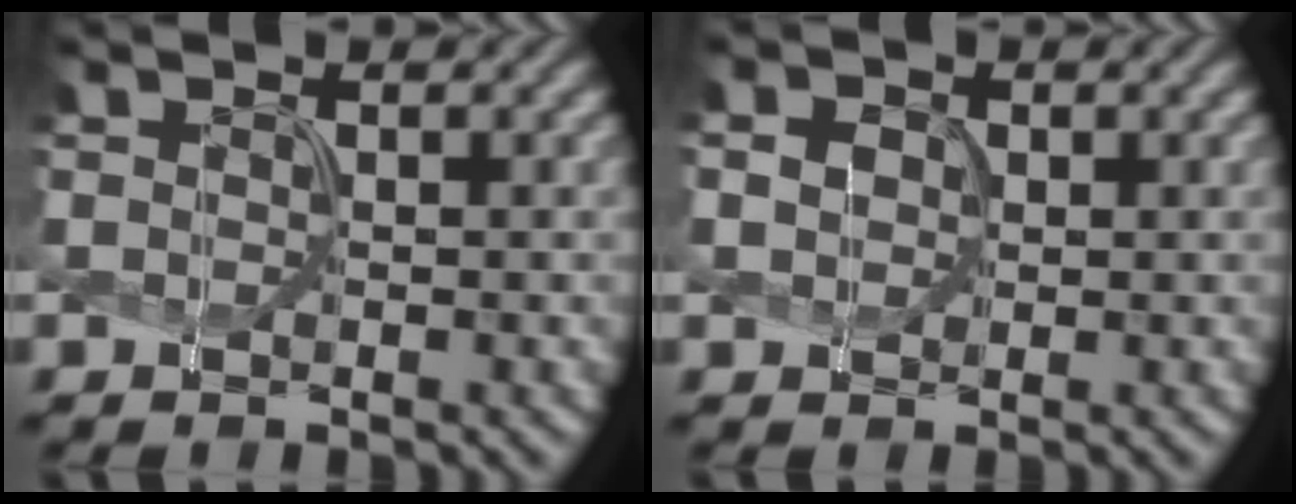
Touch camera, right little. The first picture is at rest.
{"total": 1.1, "force": [0.0, 1.0, 0.3], "torque": [-0.017, 0.005, 0.006]}